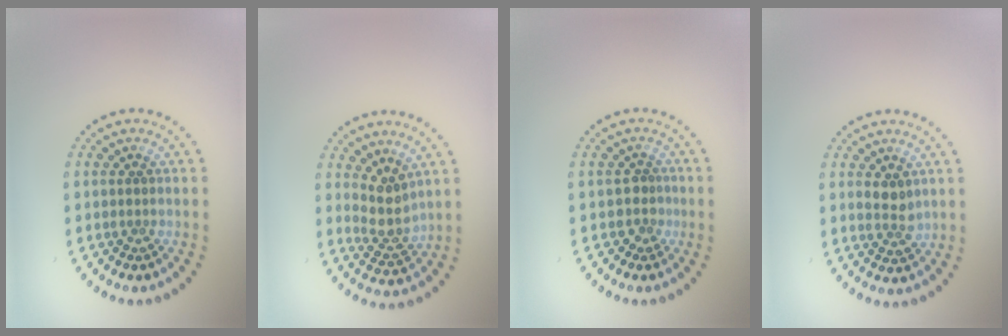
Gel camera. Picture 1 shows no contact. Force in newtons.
{"total": 2.9, "press": 2.3, "slide": 1.8}
{"total": 1.5, "press": 1.2, "slide": 0.9}
{"total": 1.9, "press": 1.9, "slide": 0.4}